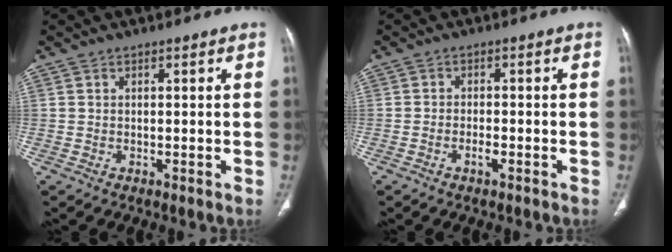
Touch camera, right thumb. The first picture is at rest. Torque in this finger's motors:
{"motor_torque": [-0.28, 0.00, -0.34, -0.14, -0.03]}